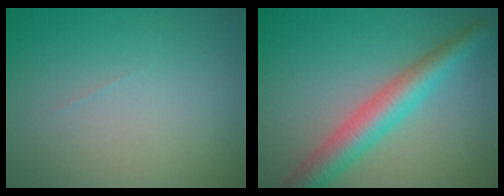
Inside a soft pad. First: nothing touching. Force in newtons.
{"total": 4.9, "press": 4.9, "slide": 0.3}